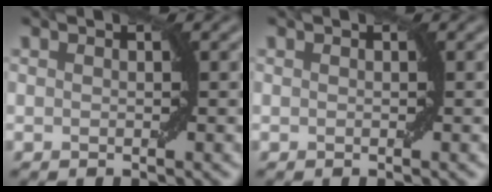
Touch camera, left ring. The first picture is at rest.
{"total": 0.0}